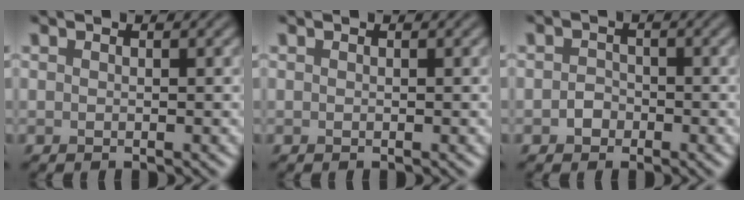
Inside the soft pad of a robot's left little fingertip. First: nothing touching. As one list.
[{"total": 0.0}, {"total": 1.4, "force": [-0.6, 1.2, 0.5], "torque": [-0.005, 0.000, -0.014]}]